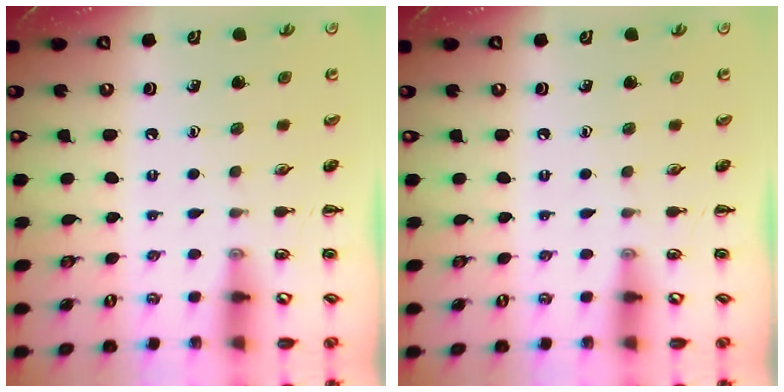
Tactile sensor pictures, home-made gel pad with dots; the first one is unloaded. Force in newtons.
{"total": 0.0}